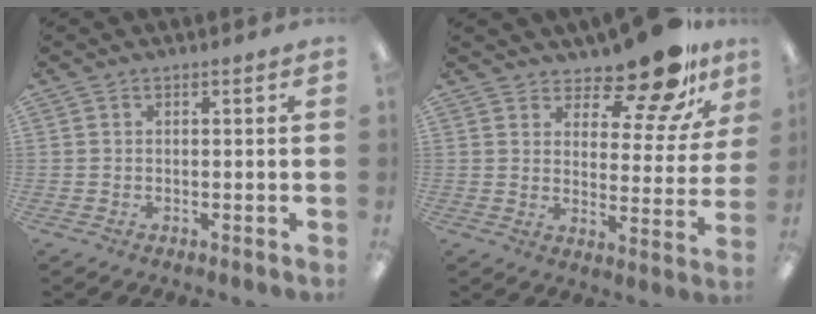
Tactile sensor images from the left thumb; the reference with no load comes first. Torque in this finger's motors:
{"motor_torque": [0.31, 0.37, -0.16, -0.08, 0.06]}